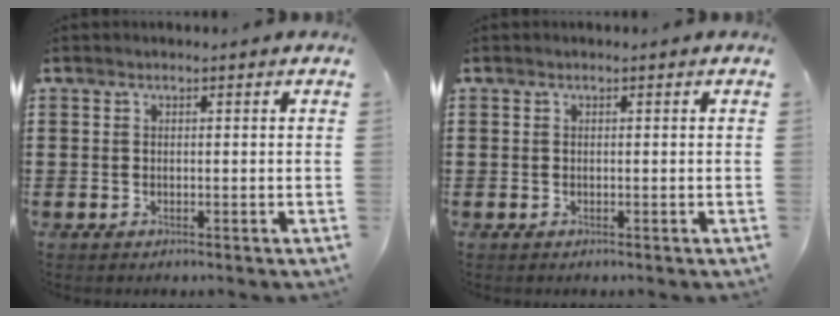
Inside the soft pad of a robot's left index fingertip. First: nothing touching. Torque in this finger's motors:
{"motor_torque": [0.00, 0.00, 0.02, 0.00]}